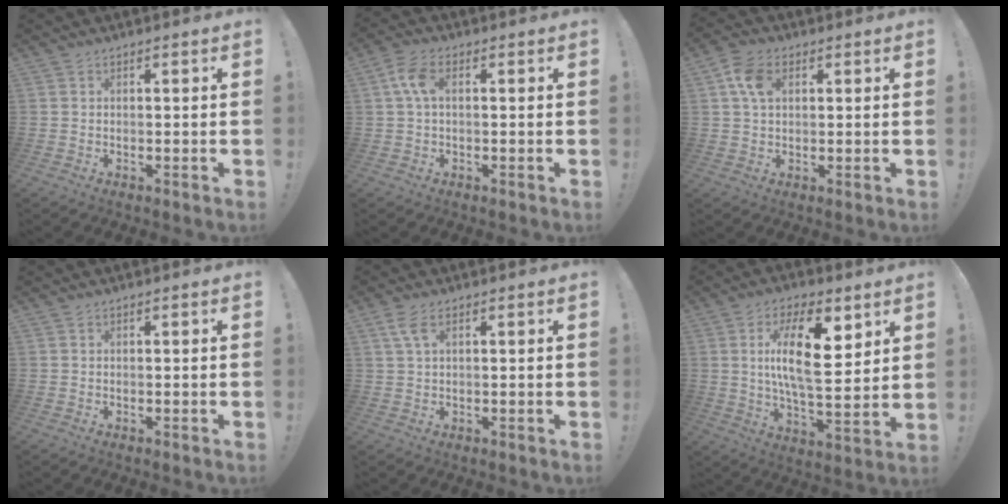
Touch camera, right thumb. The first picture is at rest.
{"total": 6.1, "force": [0.9, 3.5, 4.9], "torque": [-0.098, 0.007, 0.015]}
{"total": 7.3, "force": [2.2, 4.9, 5.0], "torque": [-0.097, 0.001, 0.041]}
{"total": 0.0}
{"total": 4.5, "force": [1.8, 2.0, 3.5], "torque": [-0.064, 0.001, 0.033]}
{"total": 17.4, "force": [5.5, 5.9, 15.4], "torque": [-0.285, -0.016, 0.078]}